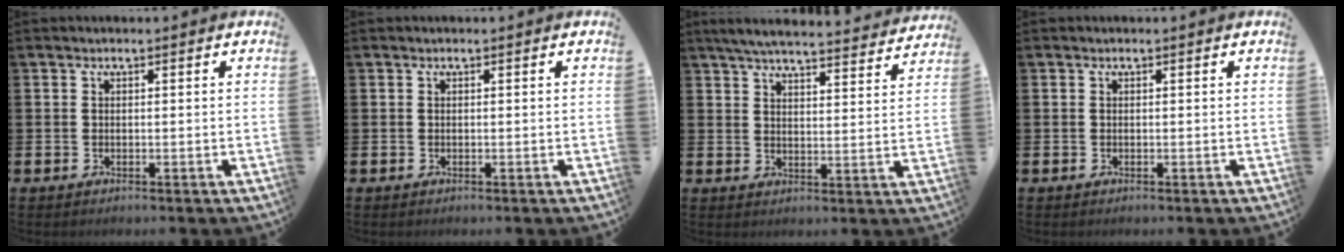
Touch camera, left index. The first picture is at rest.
{"total": 0.0}
{"total": 5.7, "force": [5.5, 0.5, 1.4], "torque": [-0.045, -0.037, 0.097]}
{"total": 0.0}